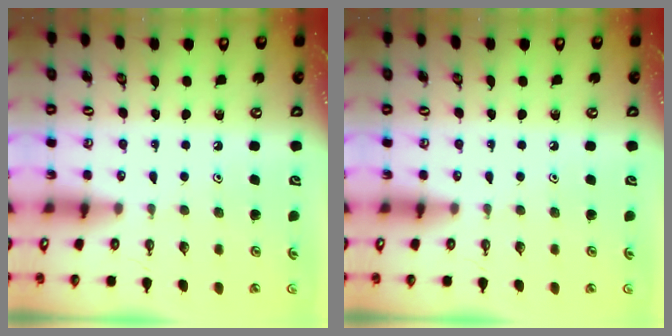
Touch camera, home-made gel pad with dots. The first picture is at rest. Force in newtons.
{"total": 0.0}